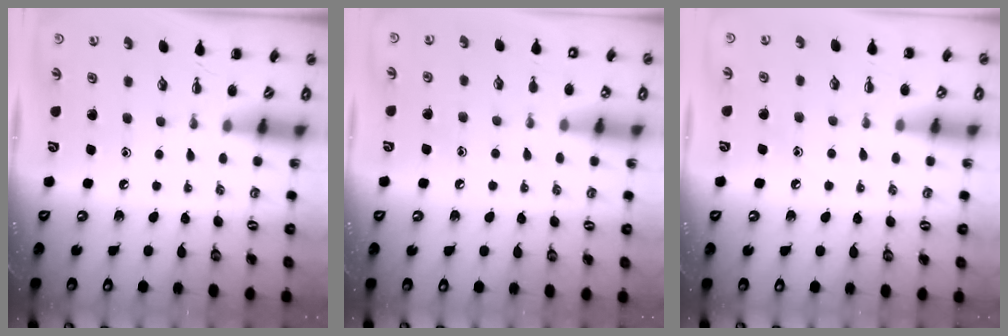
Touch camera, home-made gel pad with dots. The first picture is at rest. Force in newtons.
{"total": 7.0, "press": 6.8, "slide": 1.8}
{"total": 7.1, "press": 6.8, "slide": 2.1}